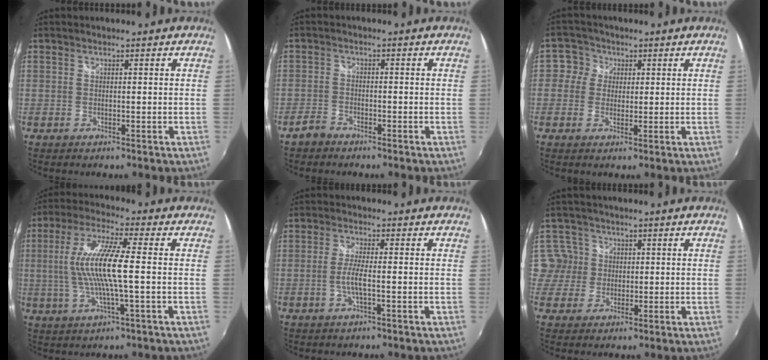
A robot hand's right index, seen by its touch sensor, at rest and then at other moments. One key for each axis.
{"total": 2.7, "fx": -2.3, "fy": 1.3, "fz": 0.7, "tx": -0.025, "ty": 0.003, "tz": -0.044}
{"total": 4.2, "fx": 0.6, "fy": 4.2, "fz": 0.5, "tx": 0.005, "ty": 0.010, "tz": -0.001}
{"total": 12.2, "fx": -0.3, "fy": 1.0, "fz": 12.1, "tx": -0.234, "ty": 0.002, "tz": -0.006}
{"total": 3.7, "fx": -1.0, "fy": 0.1, "fz": 3.5, "tx": -0.072, "ty": -0.003, "tz": -0.021}
{"total": 4.9, "fx": 0.6, "fy": 4.9, "fz": 0.0, "tx": 0.015, "ty": 0.012, "tz": 0.004}